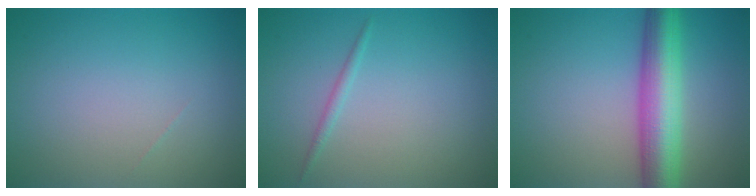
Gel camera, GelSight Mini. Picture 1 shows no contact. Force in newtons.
{"total": 0.8, "press": 0.8, "slide": 0.0}
{"total": 7.4, "press": 7.4, "slide": 0.2}